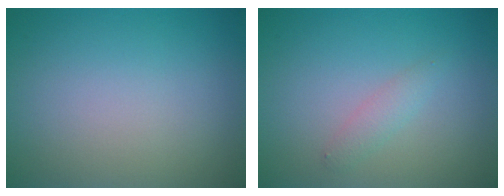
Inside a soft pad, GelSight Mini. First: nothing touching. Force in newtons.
{"total": 1.3, "press": 1.3, "slide": 0.0}